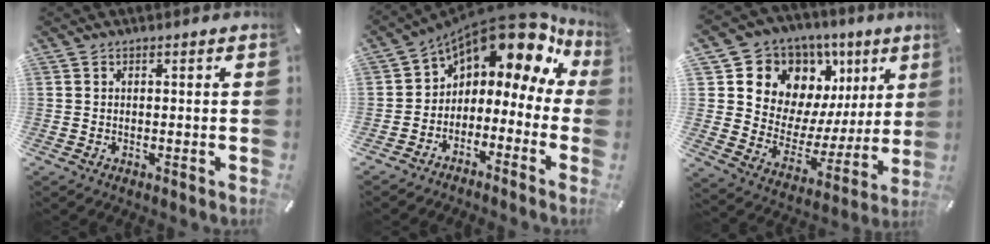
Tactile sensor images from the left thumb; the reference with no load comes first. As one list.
[{"total": 11.7, "force": [8.4, 5.0, 6.5], "torque": [-0.110, -0.075, 0.133]}, {"total": 11.5, "force": [7.0, 8.8, 2.4], "torque": [-0.033, -0.089, 0.125]}]